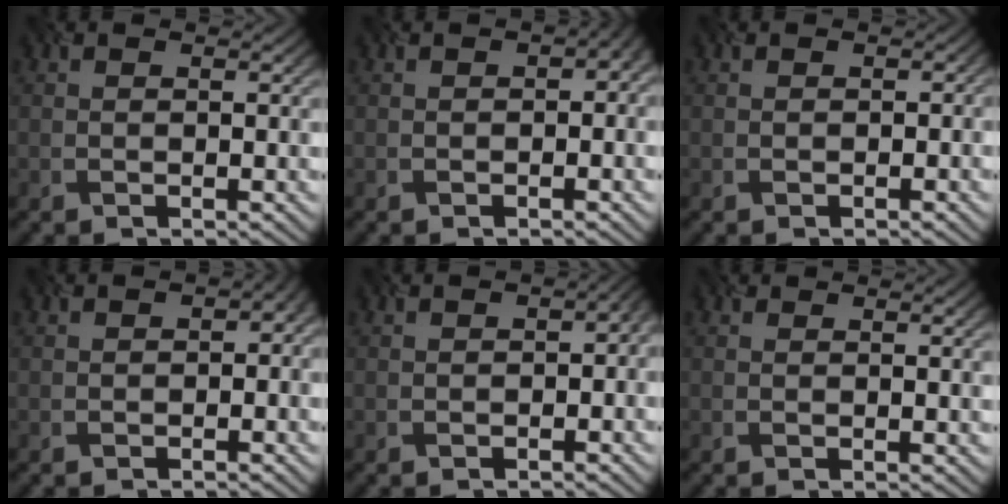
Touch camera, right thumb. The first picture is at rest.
{"total": 3.4, "force": [-0.4, 1.8, 2.8], "torque": [-0.023, 0.008, 0.003]}
{"total": 0.6, "force": [-0.6, 0.2, -0.1], "torque": [0.005, 0.000, -0.001]}
{"total": 2.6, "force": [-0.6, 1.5, 2.1], "torque": [-0.019, 0.004, 0.004]}
{"total": 3.1, "force": [-0.9, 1.7, 2.4], "torque": [-0.016, 0.003, 0.004]}
{"total": 0.8, "force": [0.5, 0.1, 0.7], "torque": [-0.009, 0.008, 0.010]}